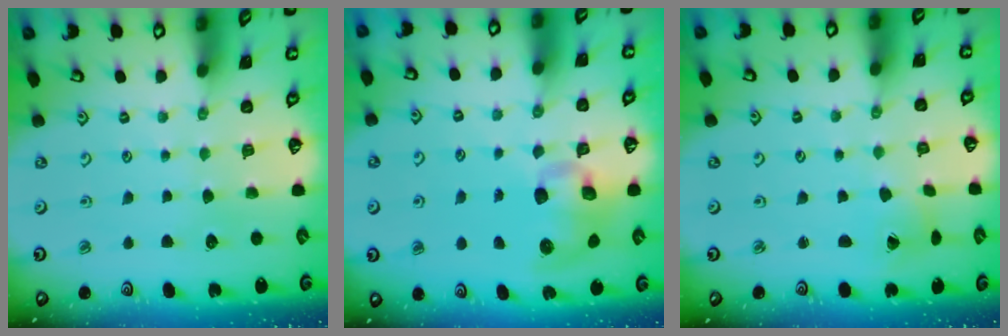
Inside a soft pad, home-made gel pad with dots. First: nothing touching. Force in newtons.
{"total": 9.7, "press": 9.5, "slide": 1.6}
{"total": 1.9, "press": 1.9, "slide": 0.2}